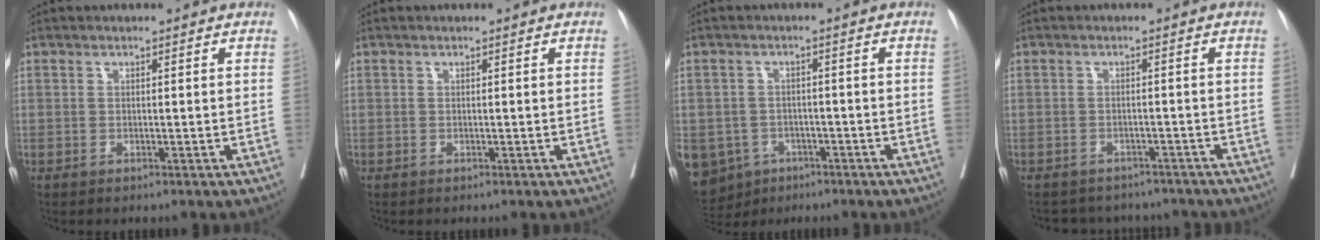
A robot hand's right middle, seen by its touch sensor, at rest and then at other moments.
{"total": 0.0}
{"total": 13.3, "force": [-6.5, 10.9, 4.2], "torque": [-0.127, 0.000, -0.085]}
{"total": 8.2, "force": [-7.5, 3.2, 0.7], "torque": [-0.009, 0.016, -0.083]}